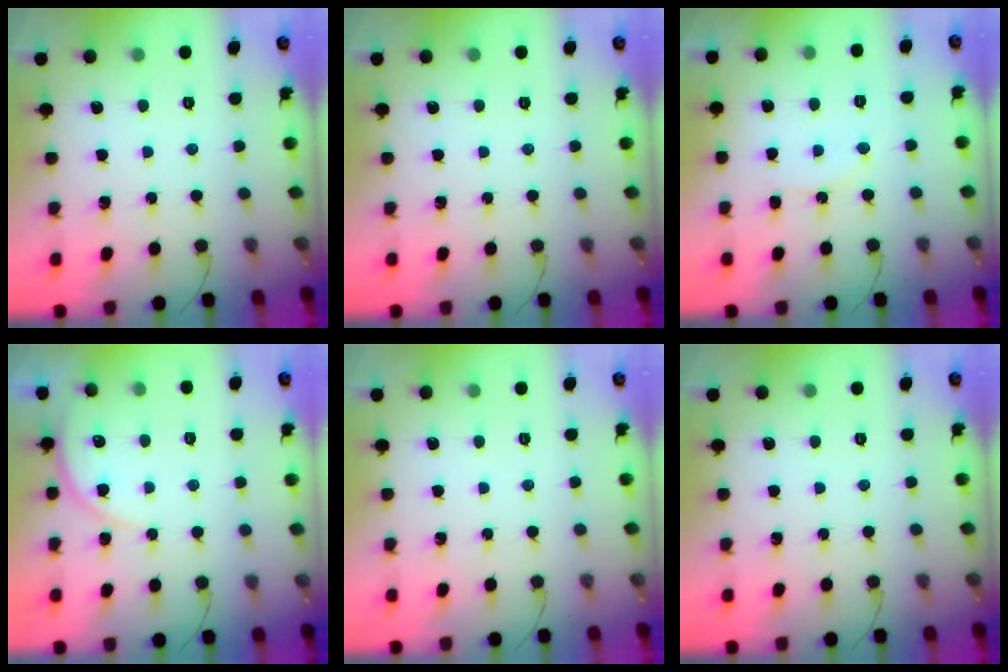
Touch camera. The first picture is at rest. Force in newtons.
{"total": 0.0}
{"total": 6.1, "press": 6.0, "slide": 0.9}
{"total": 5.6, "press": 5.6, "slide": 0.4}
{"total": 0.0}
{"total": 0.0}